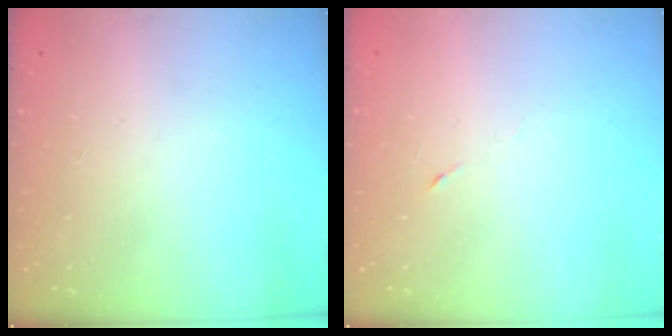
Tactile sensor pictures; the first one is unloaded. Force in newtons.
{"total": 3.3, "press": 3.0, "slide": 1.4}